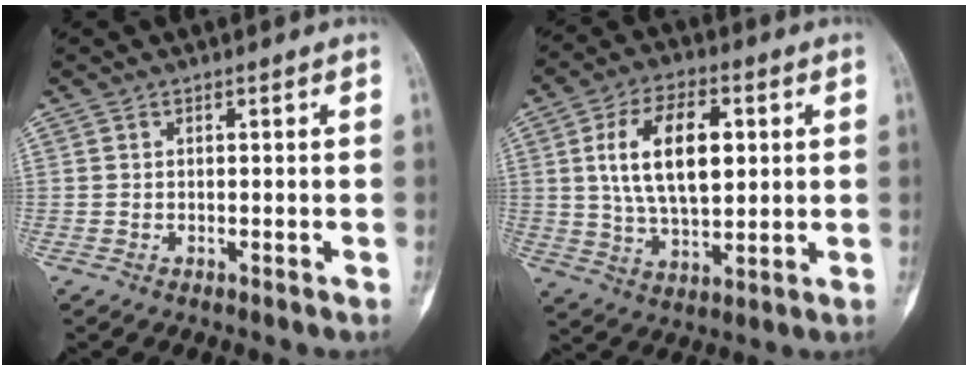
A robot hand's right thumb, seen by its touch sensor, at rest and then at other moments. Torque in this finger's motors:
{"motor_torque": [0.55, 3.37, 0.72, -0.34, 0.51]}